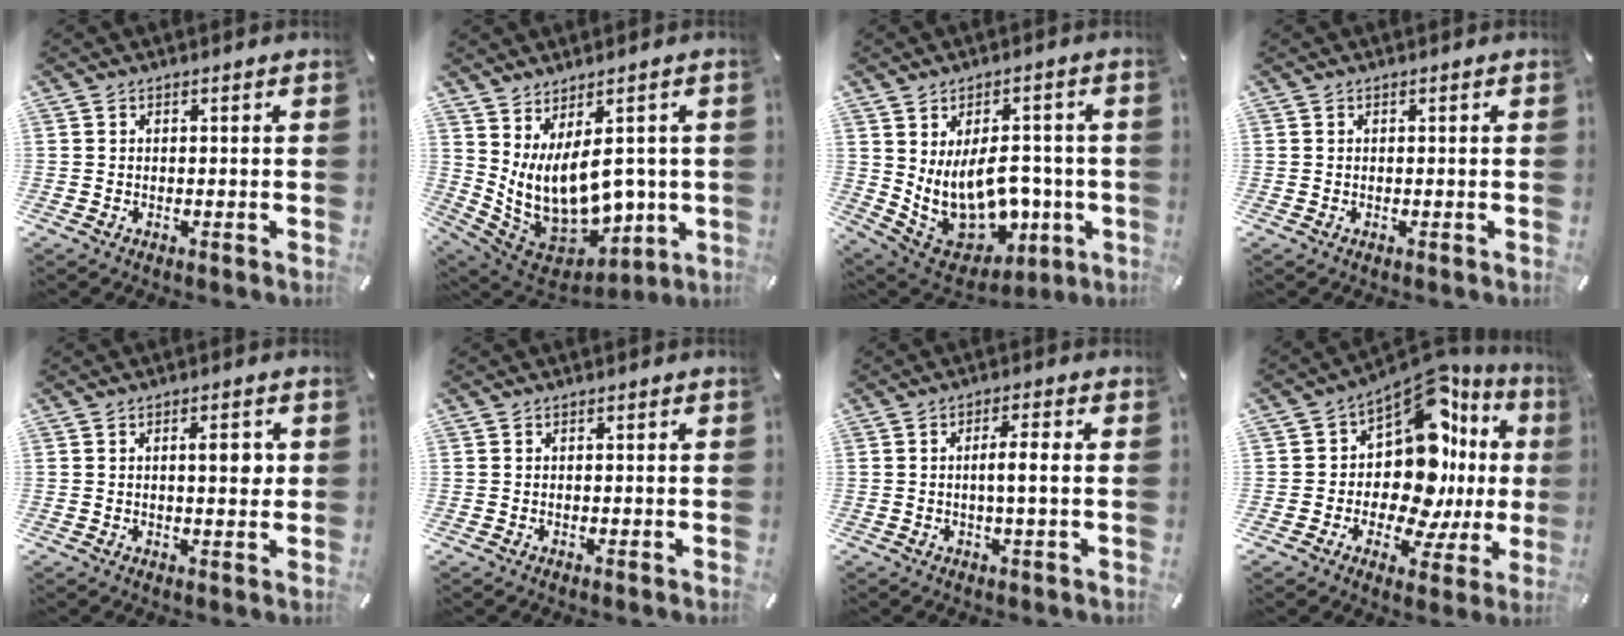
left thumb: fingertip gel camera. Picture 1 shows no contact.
{"total": 15.1, "force": [3.3, 9.0, 11.6], "torque": [-0.231, -0.050, 0.074]}
{"total": 16.3, "force": [0.7, 11.8, 11.3], "torque": [-0.184, -0.037, 0.031]}
{"total": 0.0}
{"total": 4.6, "force": [0.9, 1.6, 4.2], "torque": [-0.059, -0.004, 0.006]}
{"total": 0.0}
{"total": 4.9, "force": [0.0, 0.6, 4.9], "torque": [-0.090, 0.001, -0.005]}
{"total": 15.0, "force": [4.6, 9.0, 11.1], "torque": [-0.183, -0.080, 0.070]}